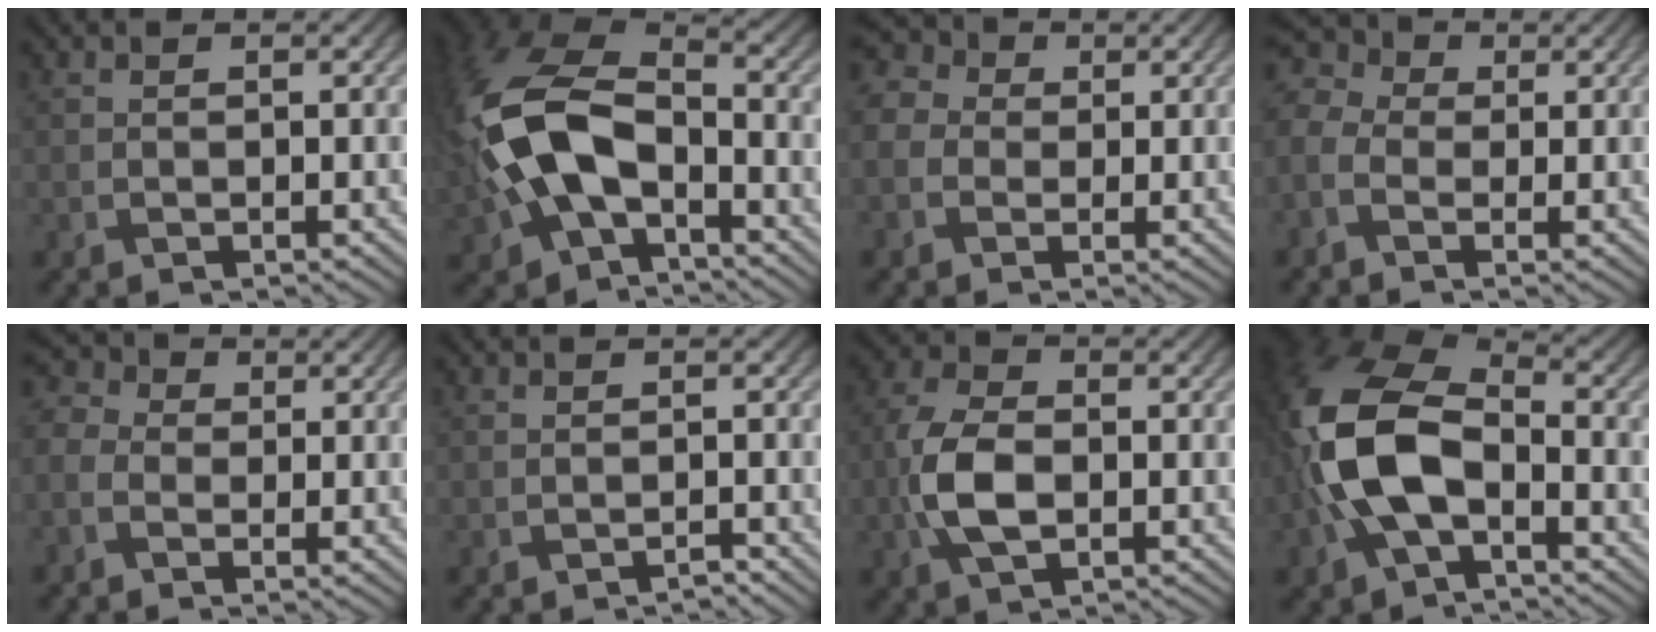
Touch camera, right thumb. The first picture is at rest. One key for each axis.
{"total": 15.5, "fx": -2.9, "fy": 9.3, "fz": 12.0, "tx": -0.302, "ty": -0.008, "tz": -0.064}
{"total": 6.0, "fx": -0.1, "fy": 5.3, "fz": 2.9, "tx": -0.104, "ty": 0.010, "tz": -0.014}
{"total": 6.1, "fx": -1.1, "fy": 4.6, "fz": 3.8, "tx": -0.124, "ty": 0.005, "tz": -0.031}
{"total": 4.6, "fx": -1.0, "fy": 3.7, "fz": 2.5, "tx": -0.081, "ty": 0.009, "tz": -0.037}
{"total": 0.7, "fx": -0.6, "fy": 0.1, "fz": 0.3, "tx": -0.004, "ty": 0.001, "tz": -0.012}
{"total": 7.2, "fx": -1.3, "fy": 4.1, "fz": 5.8, "tx": -0.143, "ty": 0.000, "tz": -0.031}
{"total": 14.1, "fx": -2.3, "fy": 8.0, "fz": 11.3, "tx": -0.279, "ty": 0.005, "tz": -0.061}